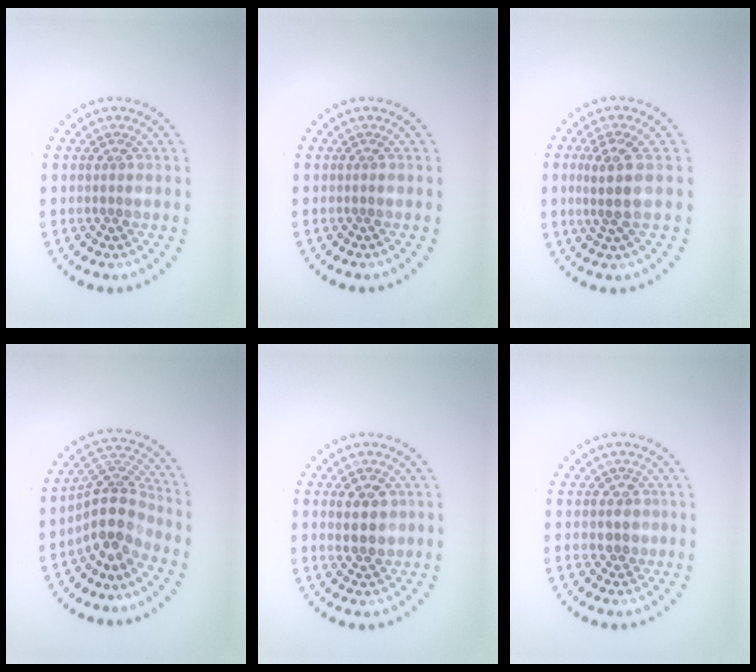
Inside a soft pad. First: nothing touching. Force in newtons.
{"total": 0.0}
{"total": 2.9, "press": 2.4, "slide": 1.6}
{"total": 4.4, "press": 3.4, "slide": 2.9}
{"total": 2.9, "press": 2.8, "slide": 0.6}
{"total": 1.2, "press": 1.0, "slide": 0.6}